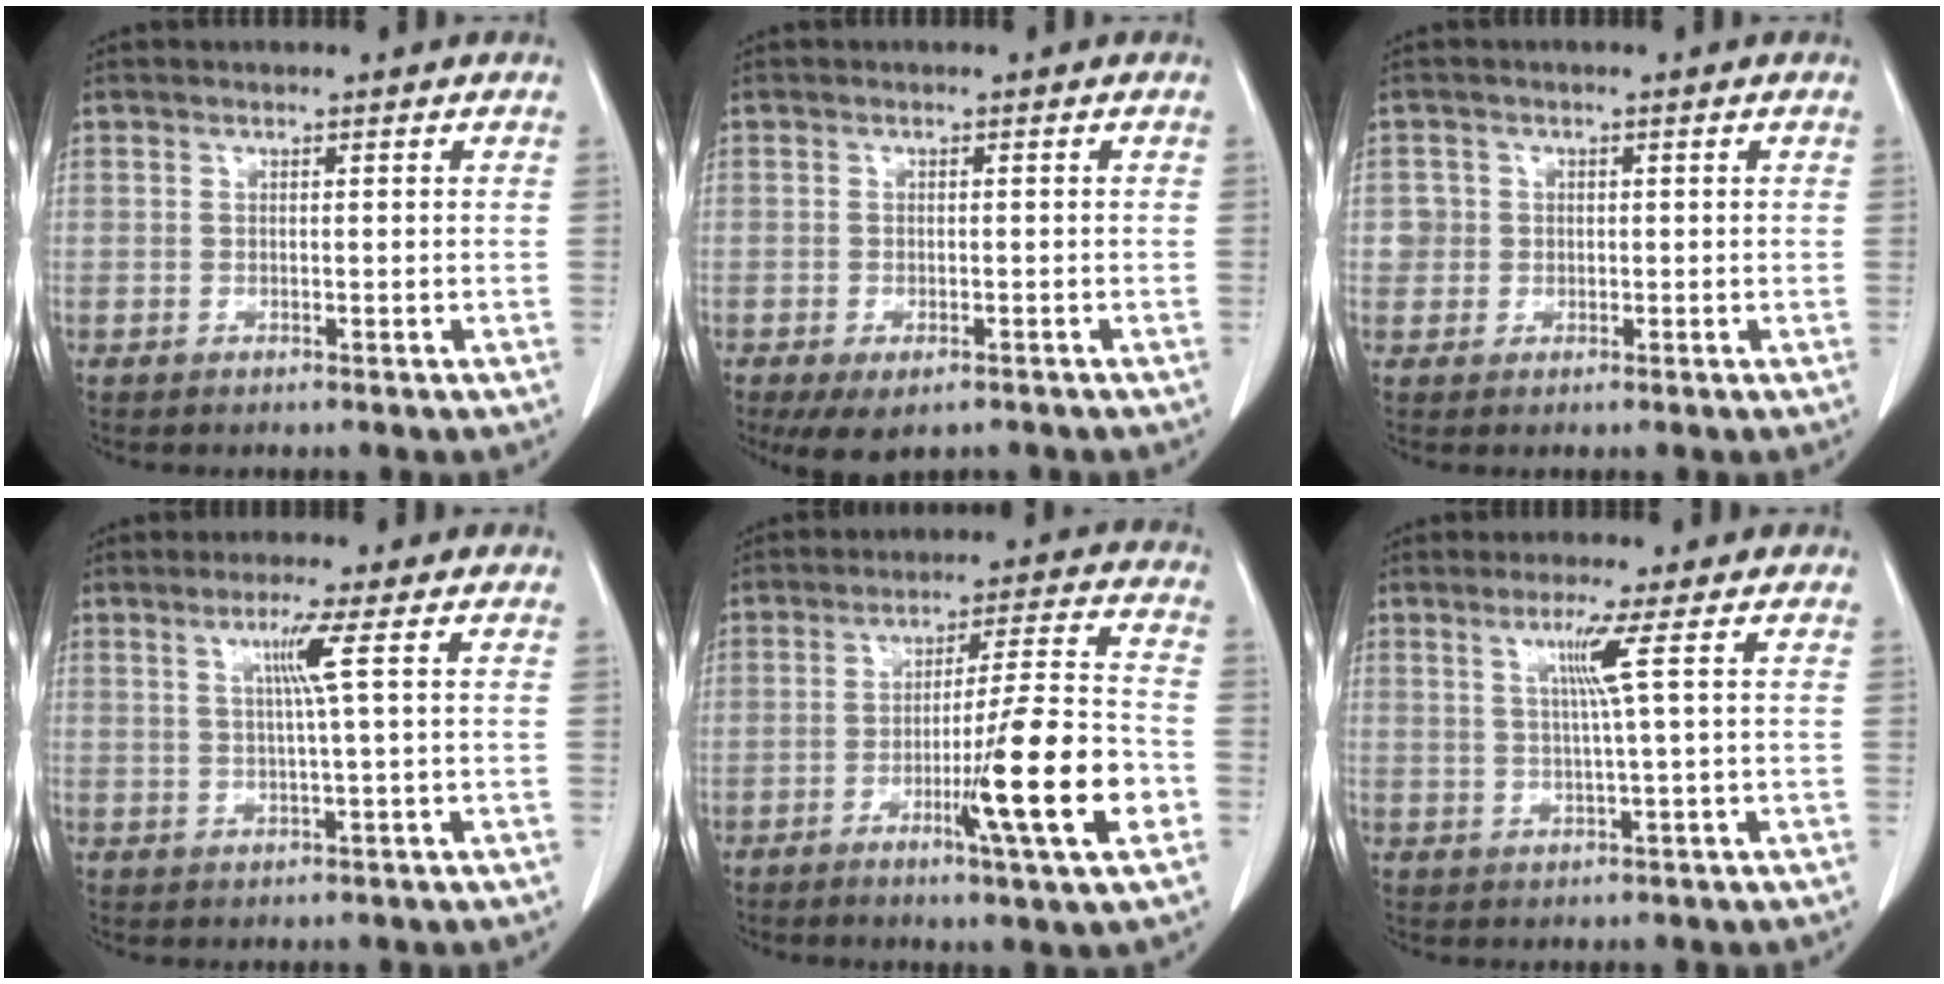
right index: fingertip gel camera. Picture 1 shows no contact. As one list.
[{"total": 5.2, "force": [-3.6, 2.2, 3.1], "torque": [-0.050, -0.010, -0.052]}, {"total": 2.1, "force": [0.1, 2.1, -0.1], "torque": [0.014, 0.006, -0.002]}, {"total": 3.9, "force": [1.1, -1.4, 3.5], "torque": [-0.072, -0.003, 0.024]}, {"total": 14.3, "force": [-4.9, -0.8, 13.4], "torque": [-0.211, -0.012, -0.083]}, {"total": 4.1, "force": [1.3, -1.6, 3.6], "torque": [-0.073, -0.006, 0.028]}]